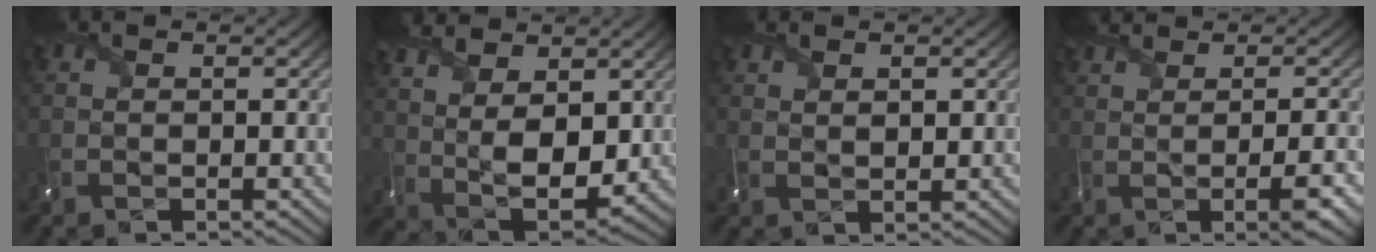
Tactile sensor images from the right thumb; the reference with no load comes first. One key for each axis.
{"total": 10.8, "fx": 4.8, "fy": 5.7, "fz": 7.8, "tx": -0.188, "ty": 0.008, "tz": 0.078}
{"total": 1.4, "fx": 1.0, "fy": 0.5, "fz": 0.9, "tx": -0.011, "ty": -0.005, "tz": 0.020}
{"total": 4.4, "fx": 1.0, "fy": 0.8, "fz": 4.2, "tx": -0.047, "ty": 0.020, "tz": -0.001}